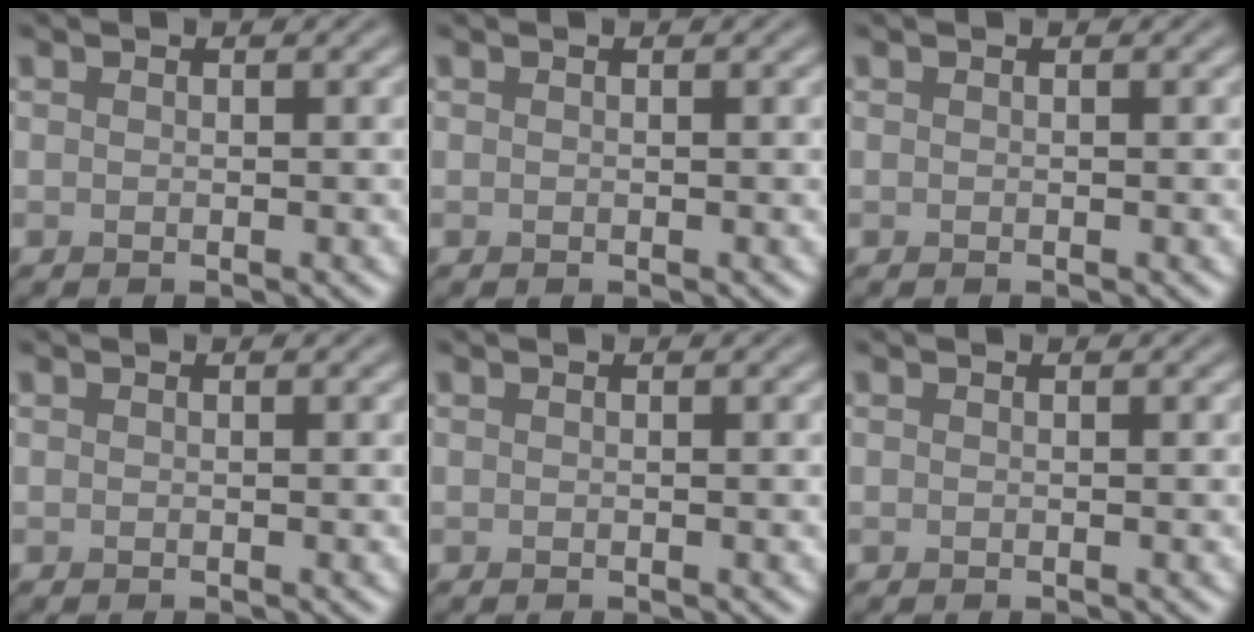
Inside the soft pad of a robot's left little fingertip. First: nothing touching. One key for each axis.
{"total": 0.0}
{"total": 0.0}
{"total": 0.0}
{"total": 0.0}
{"total": 0.0}